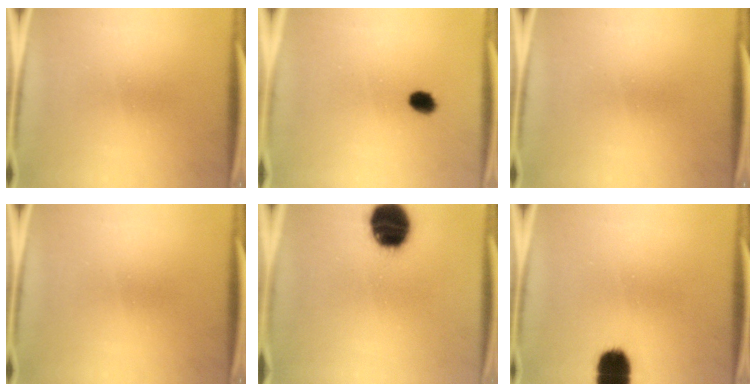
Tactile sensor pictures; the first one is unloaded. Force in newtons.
{"total": 3.2}
{"total": 0.0}
{"total": 0.0}
{"total": 14.9}
{"total": 7.8}